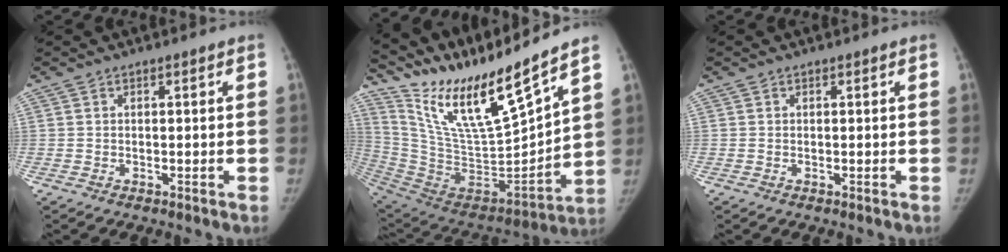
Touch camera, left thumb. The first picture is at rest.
{"total": 23.0, "force": [18.2, 2.5, 13.8], "torque": [-0.213, -0.097, 0.345]}
{"total": 0.0}